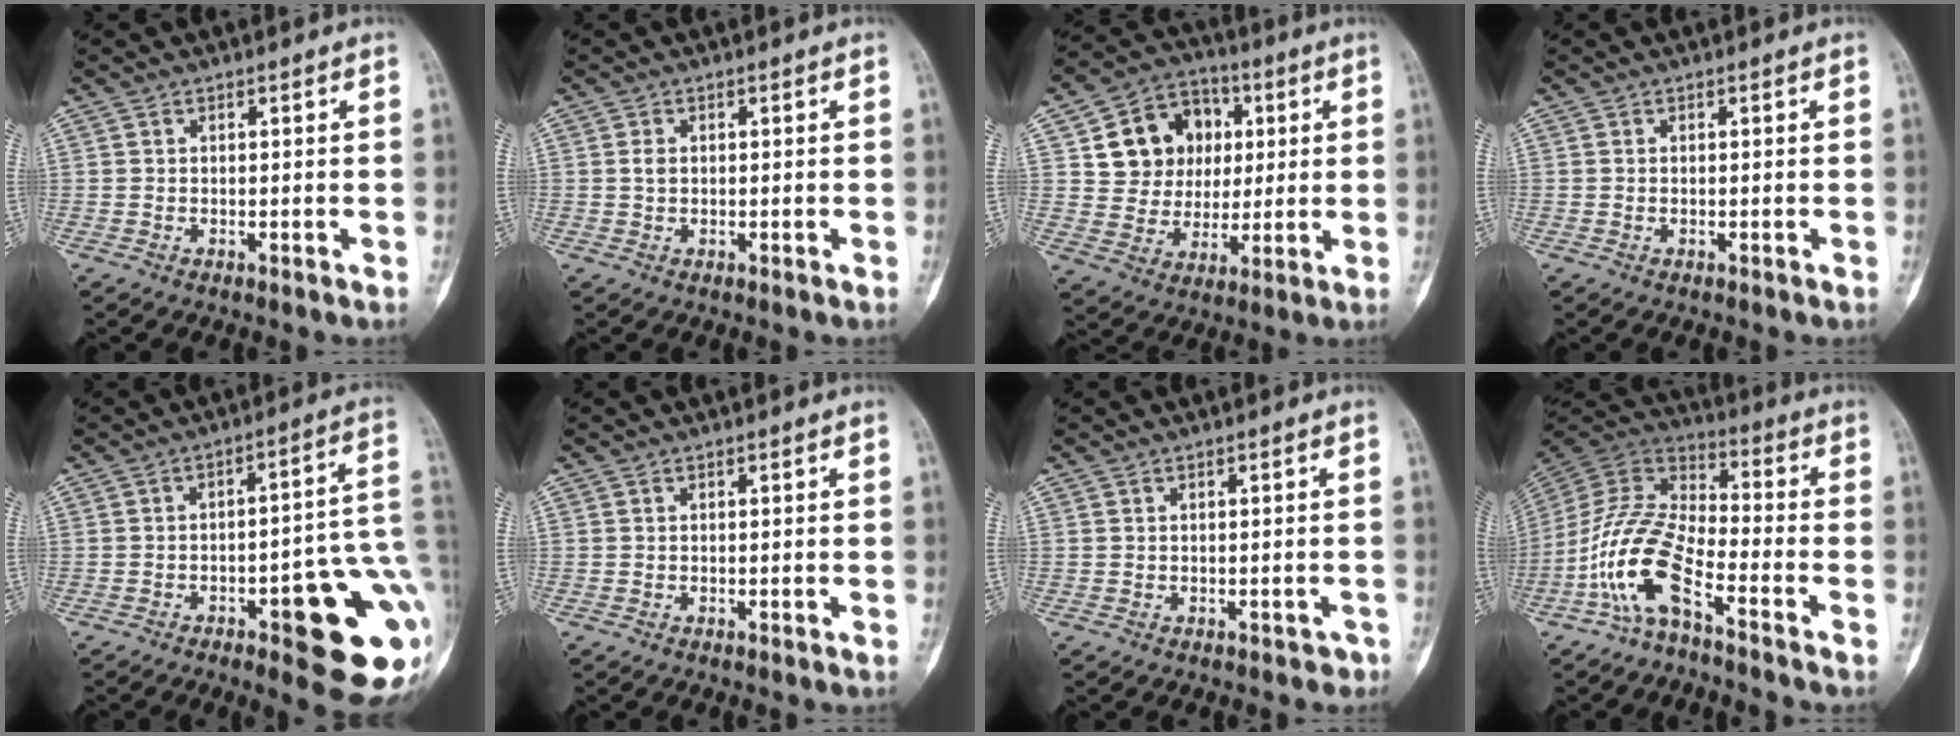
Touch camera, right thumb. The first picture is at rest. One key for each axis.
{"total": 1.2, "fx": 0.2, "fy": 0.9, "fz": 0.7, "tx": -0.011, "ty": 0.001, "tz": 0.005}
{"total": 14.5, "fx": 3.8, "fy": 12.4, "fz": 6.4, "tx": -0.059, "ty": 0.003, "tz": 0.070}
{"total": 0.0}
{"total": 19.7, "fx": -5.4, "fy": 5.8, "fz": 18.0, "tx": -0.176, "ty": 0.028, "tz": -0.057}
{"total": 0.0}
{"total": 1.2, "fx": -0.6, "fy": 0.9, "fz": 0.4, "tx": 0.001, "ty": 0.009, "tz": -0.006}
{"total": 13.2, "fx": -6.9, "fy": 4.7, "fz": 10.2, "tx": -0.217, "ty": 0.064, "tz": -0.144}